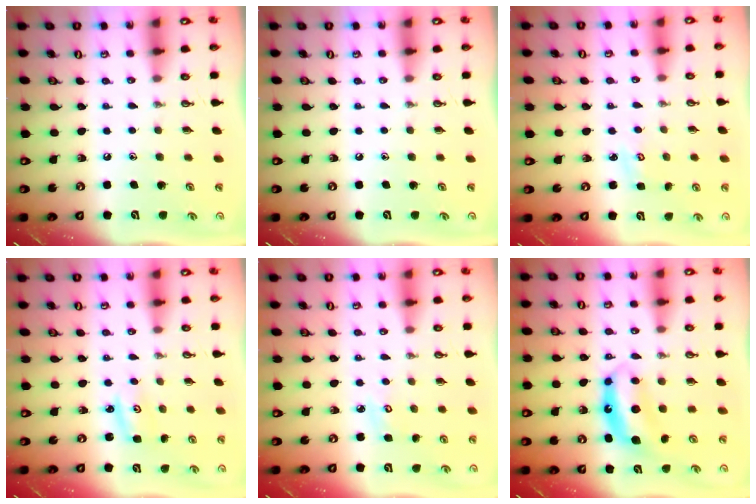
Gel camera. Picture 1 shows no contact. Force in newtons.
{"total": 0.0}
{"total": 2.6, "press": 2.6, "slide": 0.3}
{"total": 2.7, "press": 2.7, "slide": 0.2}
{"total": 4.0, "press": 4.0, "slide": 0.4}
{"total": 6.8, "press": 6.8, "slide": 0.3}